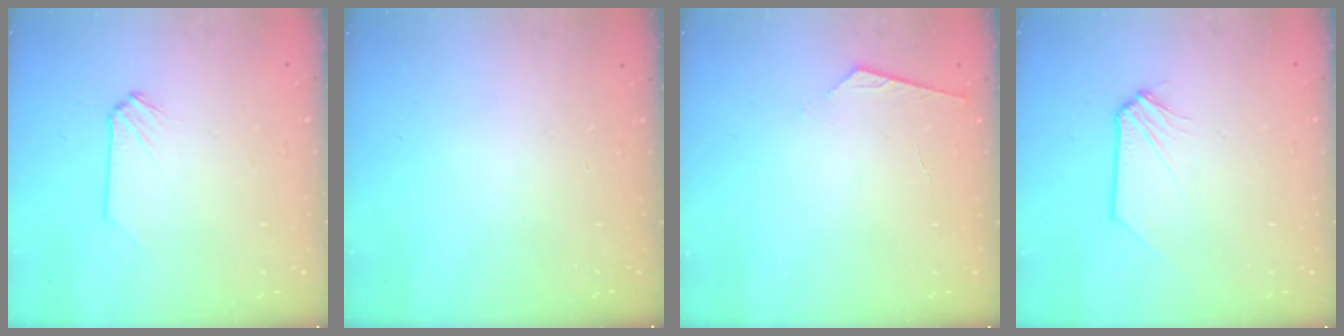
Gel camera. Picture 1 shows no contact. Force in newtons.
{"total": 0.0}
{"total": 5.7, "press": 5.6, "slide": 0.6}
{"total": 0.8, "press": 0.8, "slide": 0.1}